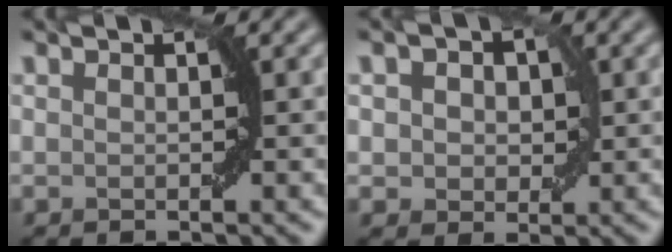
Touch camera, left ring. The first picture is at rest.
{"total": 3.8, "force": [0.9, 2.9, 2.2], "torque": [-0.025, 0.014, -0.007]}